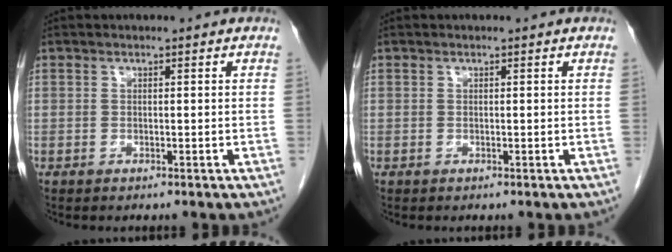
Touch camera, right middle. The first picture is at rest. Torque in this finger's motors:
{"motor_torque": [0.00, 0.00, 0.00, 0.00]}